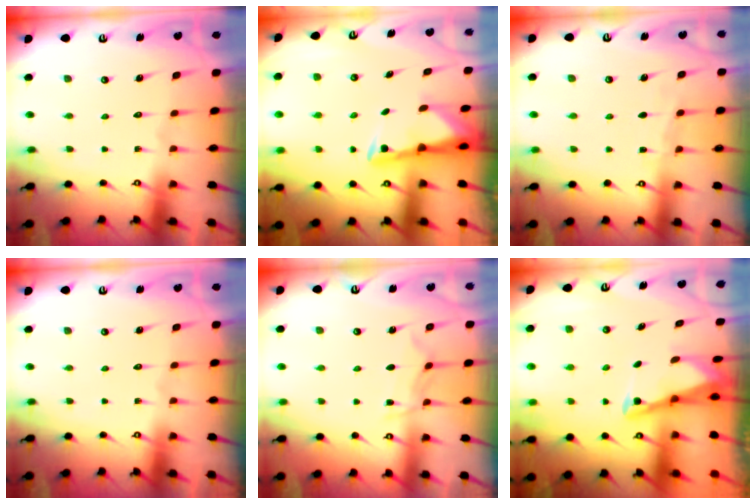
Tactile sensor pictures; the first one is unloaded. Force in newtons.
{"total": 2.9, "press": 2.9, "slide": 0.5}
{"total": 3.7, "press": 3.6, "slide": 0.5}
{"total": 0.0}
{"total": 5.8, "press": 5.7, "slide": 0.7}
{"total": 2.8, "press": 2.8, "slide": 0.4}